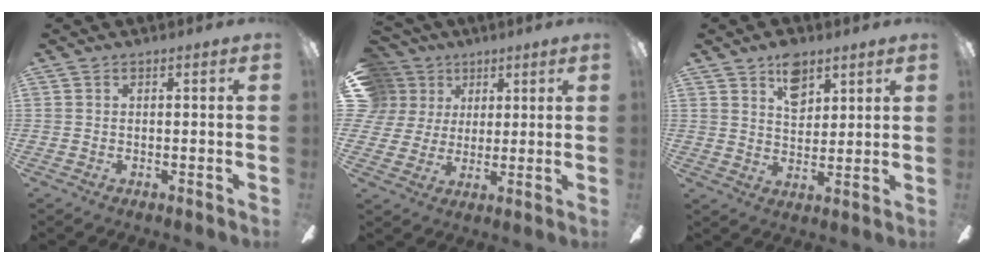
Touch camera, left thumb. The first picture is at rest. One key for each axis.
{"total": 10.4, "fx": 4.8, "fy": 8.9, "fz": 2.5, "tx": -0.069, "ty": -0.016, "tz": 0.096}
{"total": 8.2, "fx": 5.1, "fy": 4.9, "fz": 4.1, "tx": -0.047, "ty": -0.018, "tz": 0.089}